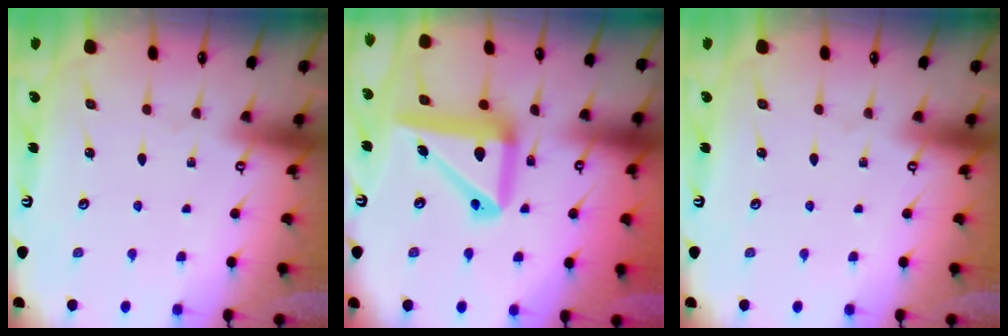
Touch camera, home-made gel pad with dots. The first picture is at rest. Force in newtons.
{"total": 16.7, "press": 16.5, "slide": 2.5}
{"total": 0.0}